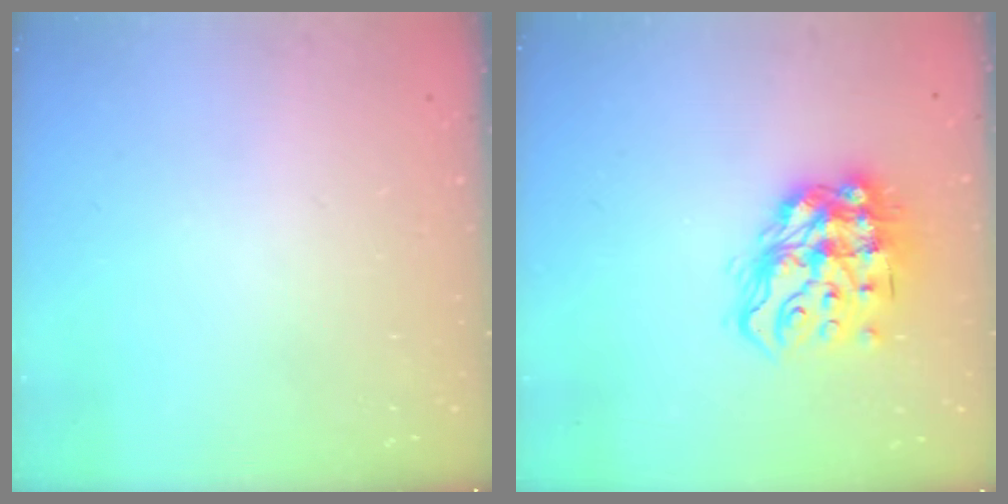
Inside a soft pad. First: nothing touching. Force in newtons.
{"total": 16.7, "press": 16.6, "slide": 1.7}